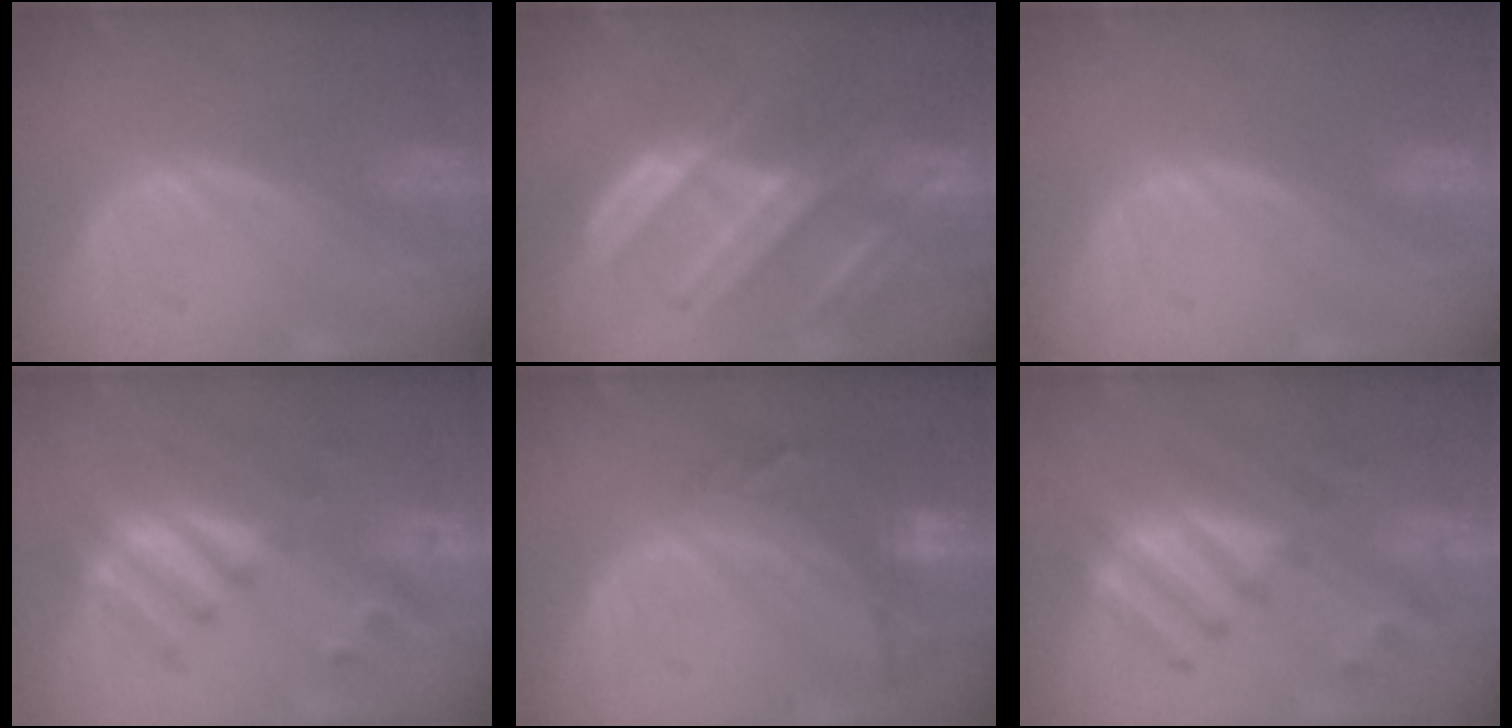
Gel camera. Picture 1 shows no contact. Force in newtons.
{"total": 9.2, "press": 8.2, "slide": 4.1}
{"total": 0.0}
{"total": 8.0, "press": 7.2, "slide": 3.6}
{"total": 7.8, "press": 6.9, "slide": 3.6}
{"total": 8.0, "press": 7.7, "slide": 2.2}